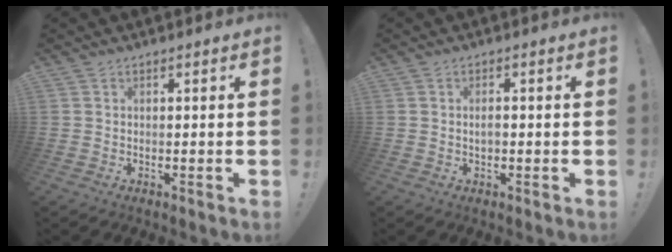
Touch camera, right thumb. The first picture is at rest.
{"total": 1.6, "force": [-0.1, 0.8, 1.3], "torque": [-0.018, 0.001, -0.004]}